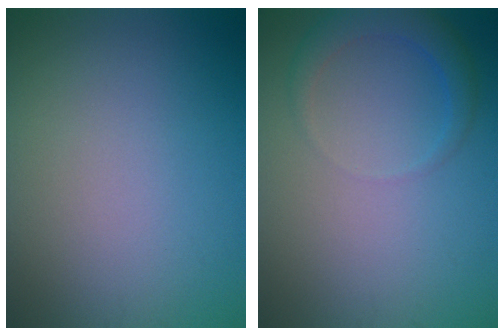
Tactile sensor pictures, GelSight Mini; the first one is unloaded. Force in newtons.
{"total": 2.7, "press": 2.6, "slide": 0.3}